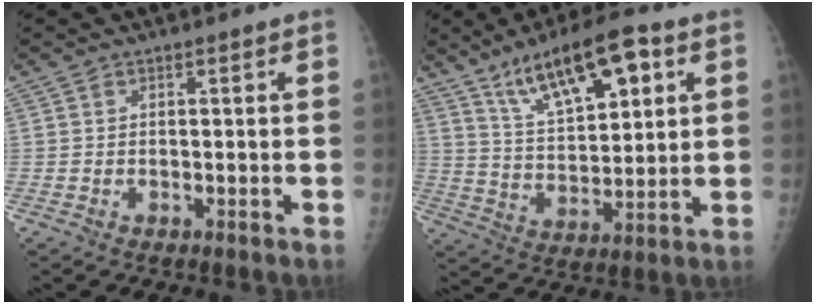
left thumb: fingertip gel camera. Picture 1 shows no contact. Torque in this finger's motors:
{"motor_torque": [0.25, 0.56, 0.20, -0.36, 0.13]}